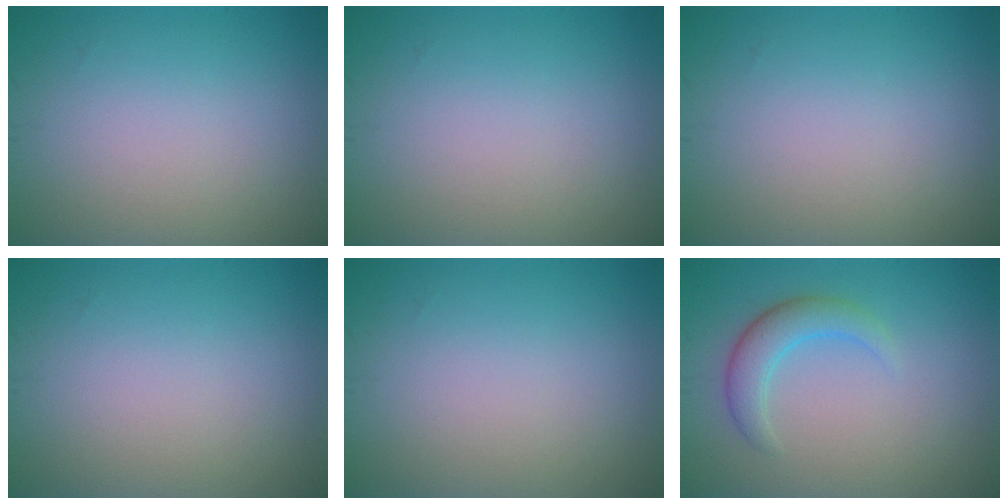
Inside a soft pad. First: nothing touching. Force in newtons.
{"total": 0.0}
{"total": 0.0}
{"total": 0.0}
{"total": 0.0}
{"total": 2.9, "press": 2.9, "slide": 0.1}